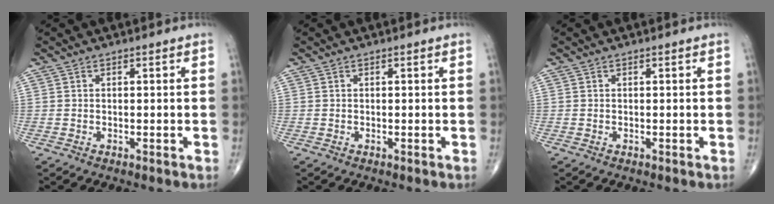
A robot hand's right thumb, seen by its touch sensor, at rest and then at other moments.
{"total": 0.0}
{"total": 0.0}